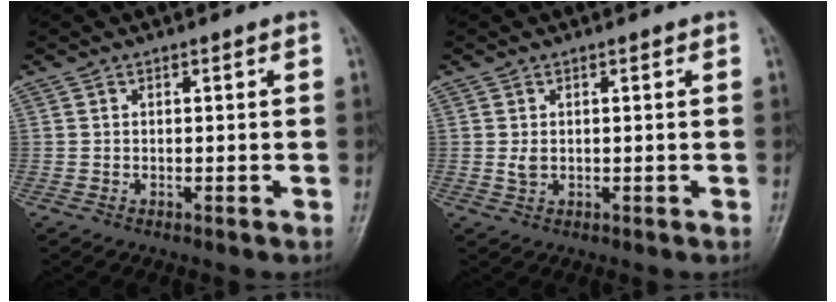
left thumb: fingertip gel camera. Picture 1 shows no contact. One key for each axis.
{"total": 2.0, "fx": 0.4, "fy": 1.2, "fz": 1.4, "tx": -0.022, "ty": -0.004, "tz": 0.011}